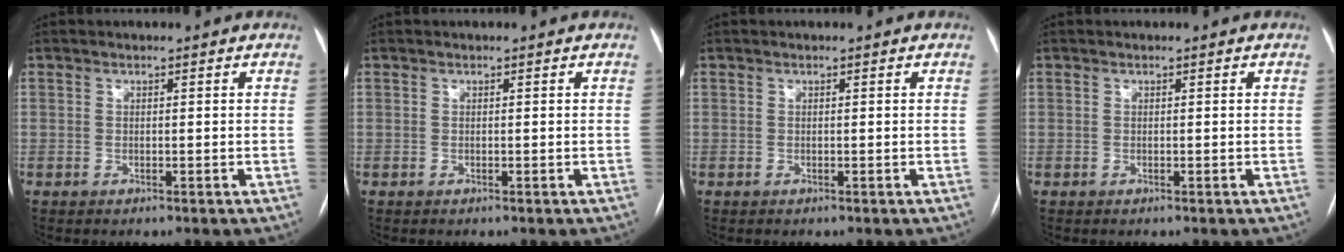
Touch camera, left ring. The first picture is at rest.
{"total": 0.0}
{"total": 0.0}
{"total": 0.0}